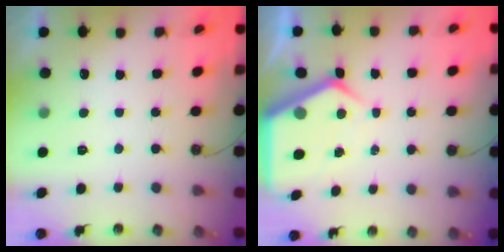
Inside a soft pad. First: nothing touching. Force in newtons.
{"total": 7.2, "press": 7.2, "slide": 0.6}